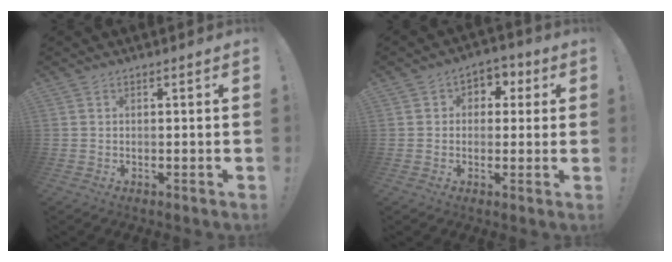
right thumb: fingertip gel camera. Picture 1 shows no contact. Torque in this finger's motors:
{"motor_torque": [0.11, 0.11, 0.00, -0.12, 0.13]}